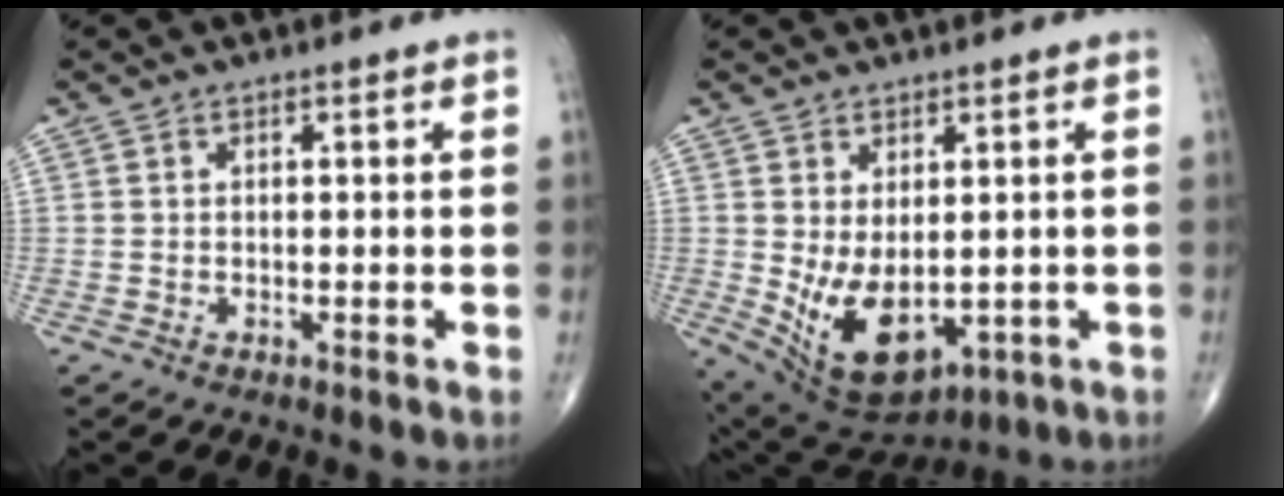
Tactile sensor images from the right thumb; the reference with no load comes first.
{"total": 12.1, "force": [-1.2, 7.1, 9.7], "torque": [-0.154, -0.012, 0.013]}